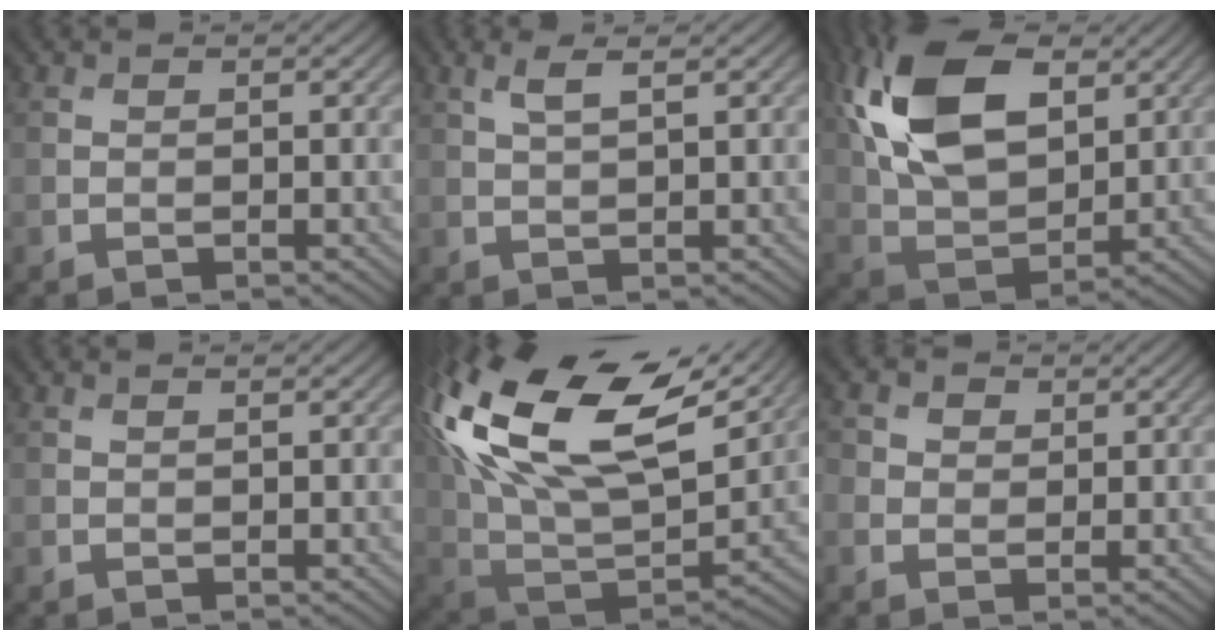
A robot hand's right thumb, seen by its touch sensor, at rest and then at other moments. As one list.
[{"total": 2.7, "force": [1.4, 0.4, 2.2], "torque": [-0.053, 0.006, 0.031]}, {"total": 15.4, "force": [5.8, 8.7, 11.3], "torque": [-0.262, 0.015, 0.110]}, {"total": 0.5, "force": [0.3, -0.1, 0.4], "torque": [-0.011, 0.004, 0.002]}, {"total": 21.8, "force": [10.4, 10.6, 16.0], "torque": [-0.357, 0.050, 0.173]}, {"total": 2.5, "force": [0.6, 2.2, 1.0], "torque": [-0.030, 0.005, 0.007]}]